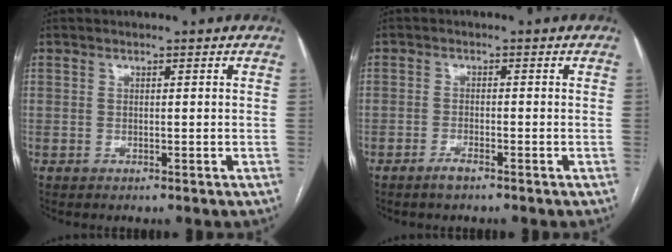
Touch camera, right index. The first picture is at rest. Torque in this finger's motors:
{"motor_torque": [0.16, 0.03, 0.12, 0.03]}